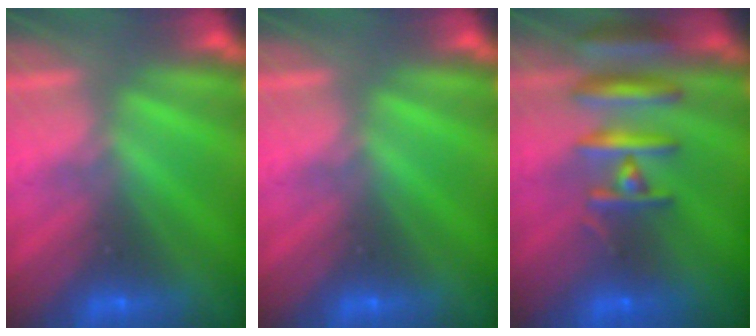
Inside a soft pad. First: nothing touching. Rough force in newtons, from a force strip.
{"total": 0.0}
{"total": 7.5}